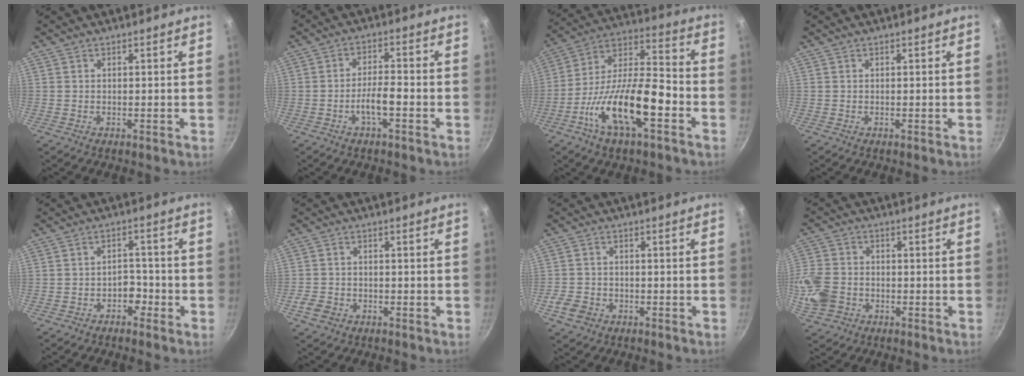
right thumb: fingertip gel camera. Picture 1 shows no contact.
{"total": 5.0, "force": [-2.2, 1.4, 4.2], "torque": [-0.076, 0.025, -0.042]}
{"total": 19.0, "force": [-7.4, 7.1, 16.0], "torque": [-0.269, 0.046, -0.142]}
{"total": 0.0}
{"total": 3.3, "force": [-1.9, 2.1, 1.5], "torque": [0.002, 0.026, -0.030]}
{"total": 3.7, "force": [-1.8, 2.8, 1.6], "torque": [-0.033, 0.015, -0.033]}
{"total": 4.5, "force": [-2.1, 3.4, 2.0], "torque": [-0.041, 0.020, -0.040]}
{"total": 12.3, "force": [-3.3, 10.0, 6.3], "torque": [-0.153, 0.031, -0.073]}